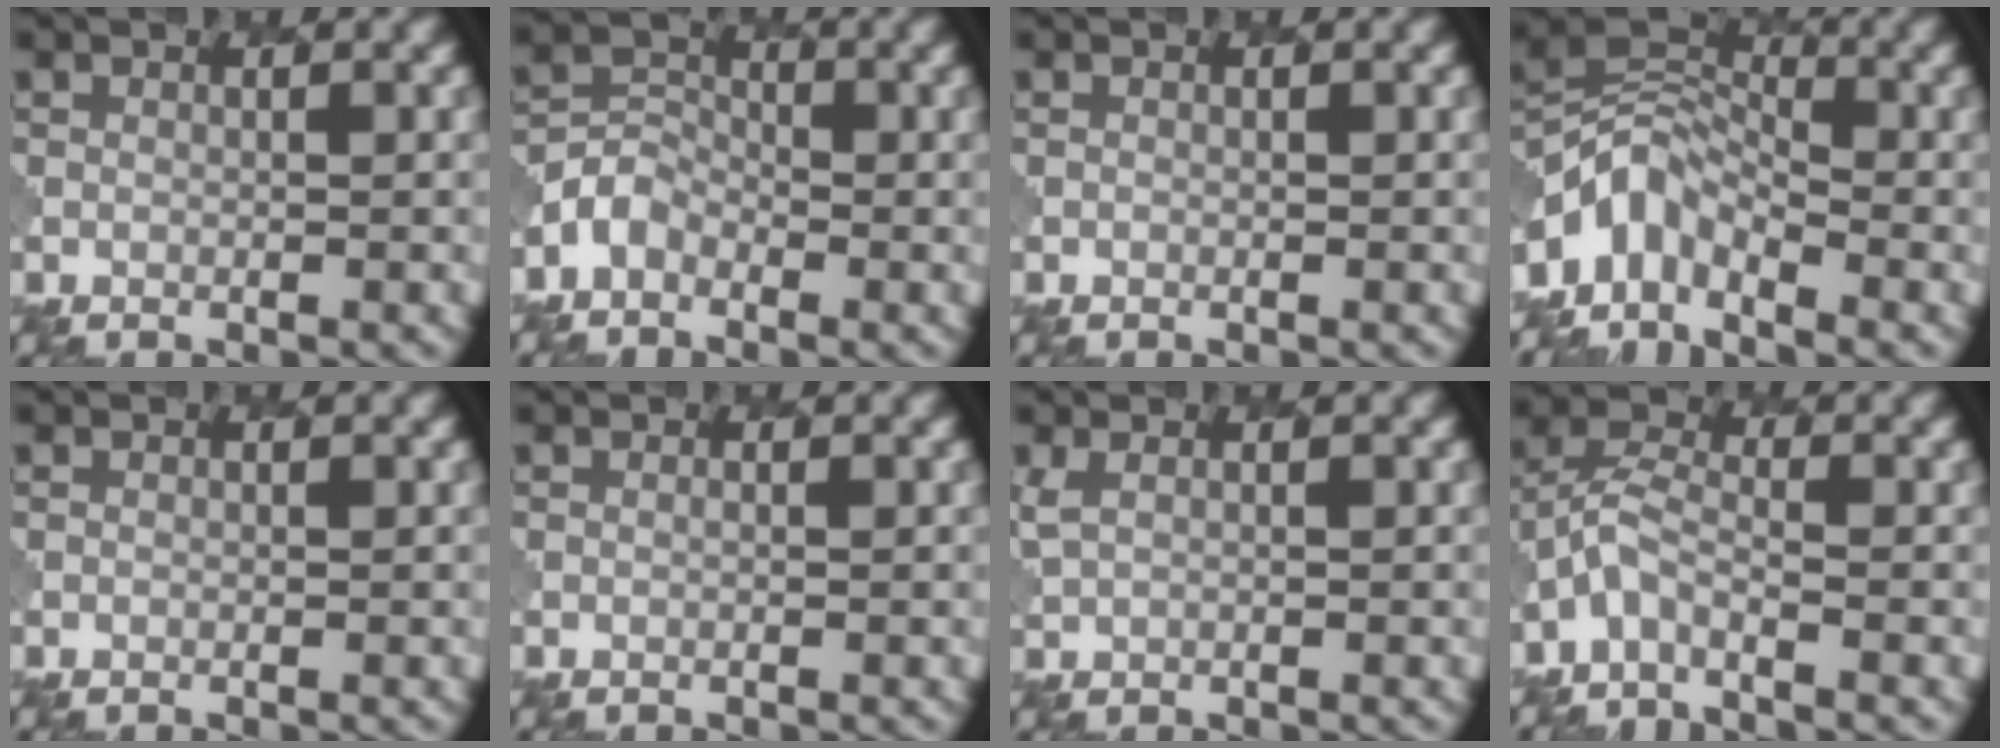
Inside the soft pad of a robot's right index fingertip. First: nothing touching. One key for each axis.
{"total": 2.3, "fx": -1.4, "fy": 1.7, "fz": 0.7, "tx": -0.017, "ty": 0.007, "tz": -0.039}
{"total": 0.0}
{"total": 4.3, "fx": -3.0, "fy": 2.4, "fz": 1.9, "tx": -0.030, "ty": 0.002, "tz": -0.072}
{"total": 0.0}
{"total": 0.0}
{"total": 1.7, "fx": 0.7, "fy": 0.8, "fz": 1.3, "tx": -0.039, "ty": -0.002, "tz": 0.013}
{"total": 2.9, "fx": -2.0, "fy": 1.0, "fz": 1.8, "tx": -0.042, "ty": 0.001, "tz": -0.051}